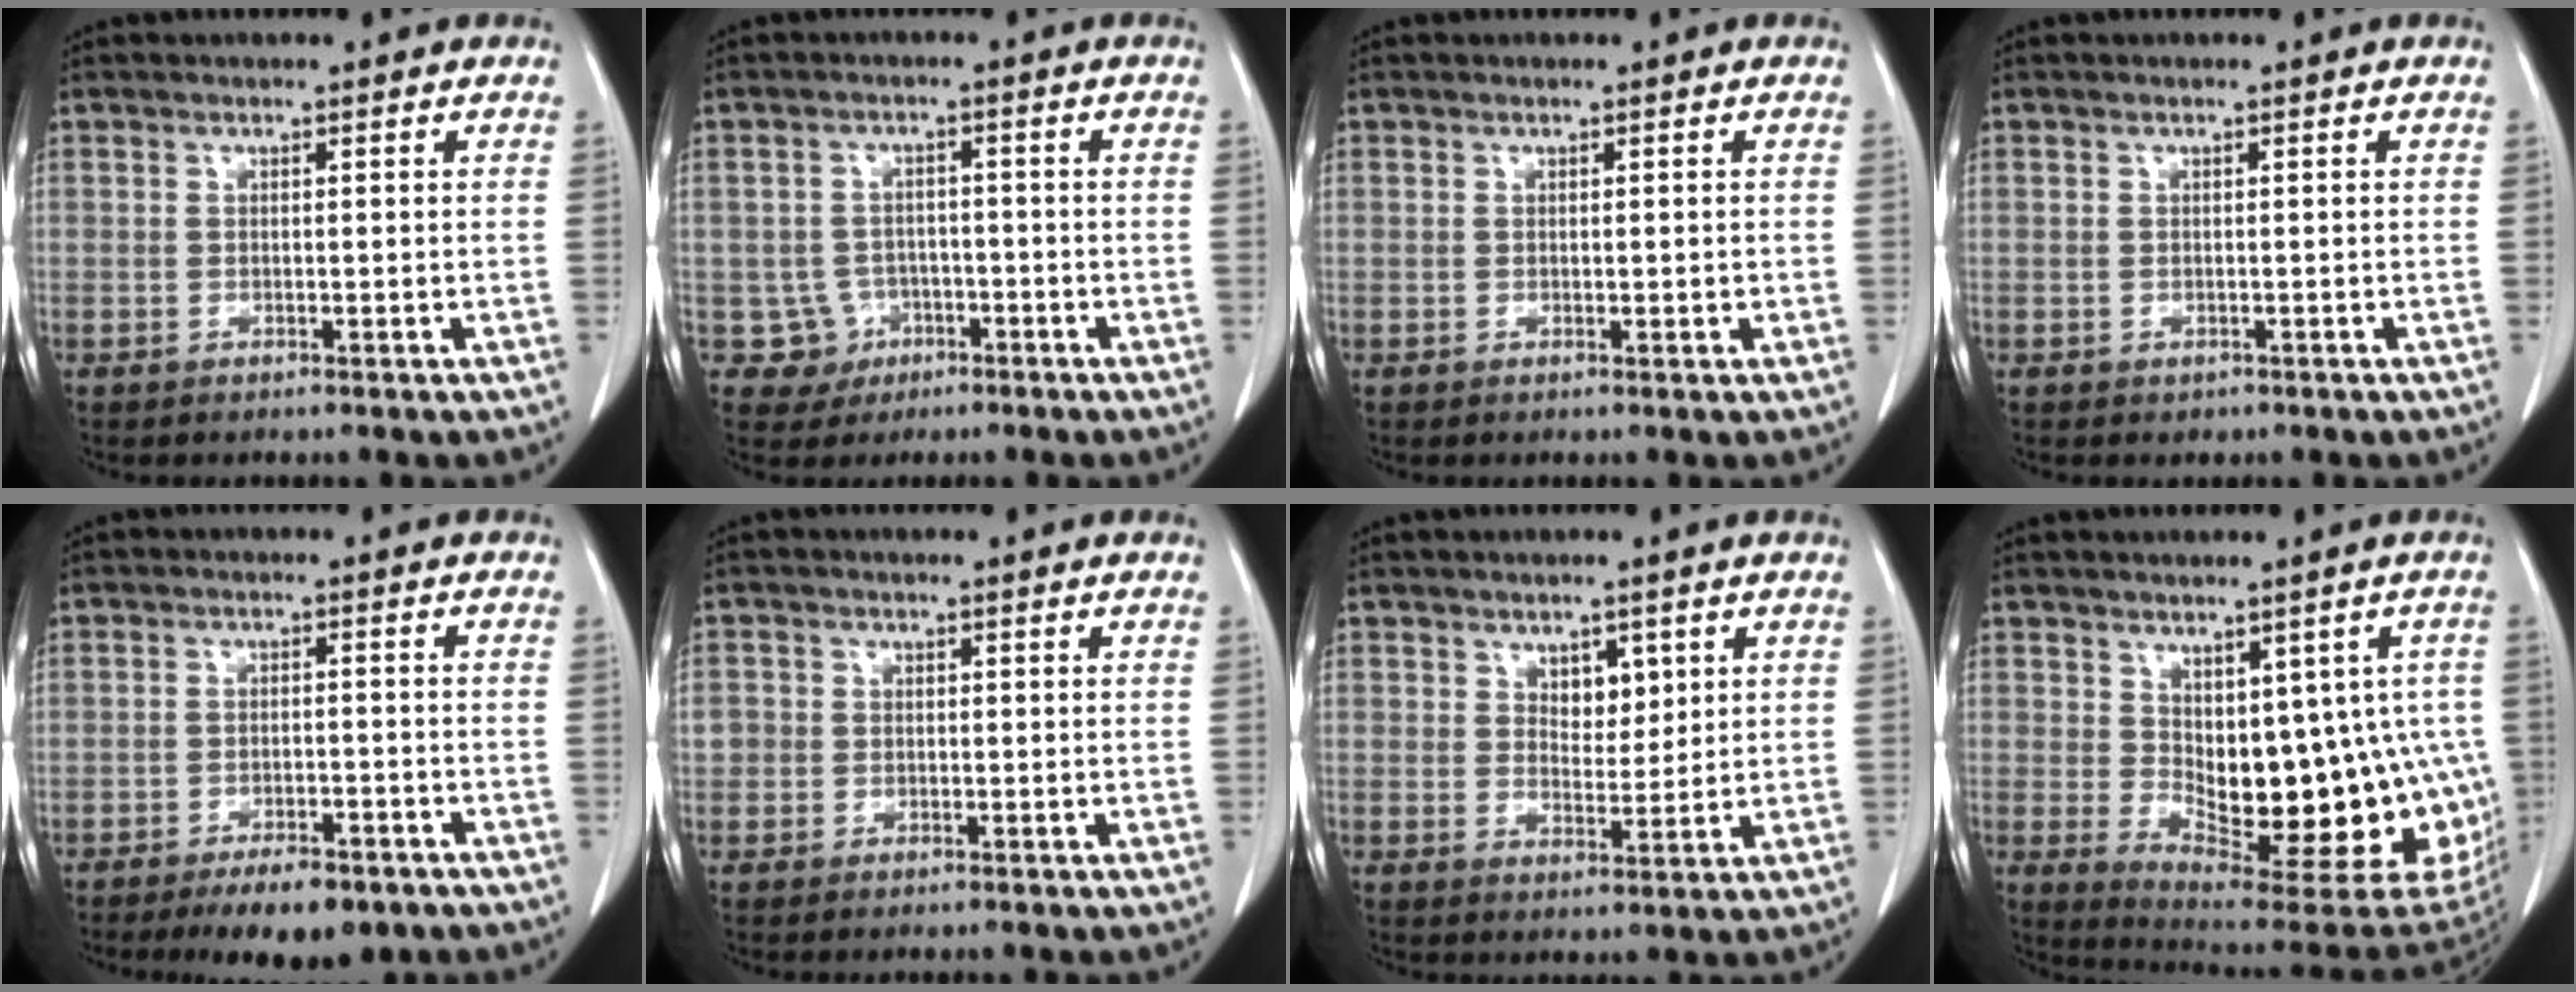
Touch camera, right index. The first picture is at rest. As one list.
[{"total": 4.4, "force": [-1.6, 4.1, -0.1], "torque": [0.009, 0.015, -0.019]}, {"total": 0.6, "force": [0.0, 0.3, 0.5], "torque": [-0.008, -0.001, 0.004]}, {"total": 0.7, "force": [-0.3, 0.6, 0.1], "torque": [-0.006, 0.003, 0.000]}, {"total": 7.2, "force": [-5.2, 2.6, 4.2], "torque": [-0.063, -0.004, -0.078]}, {"total": 2.1, "force": [-0.1, 2.1, 0.3], "torque": [0.009, 0.007, -0.004]}, {"total": 3.8, "force": [1.8, 2.3, 2.4], "torque": [-0.034, -0.002, 0.034]}, {"total": 19.1, "force": [-1.7, 8.9, 16.8], "torque": [-0.164, -0.002, 0.008]}]